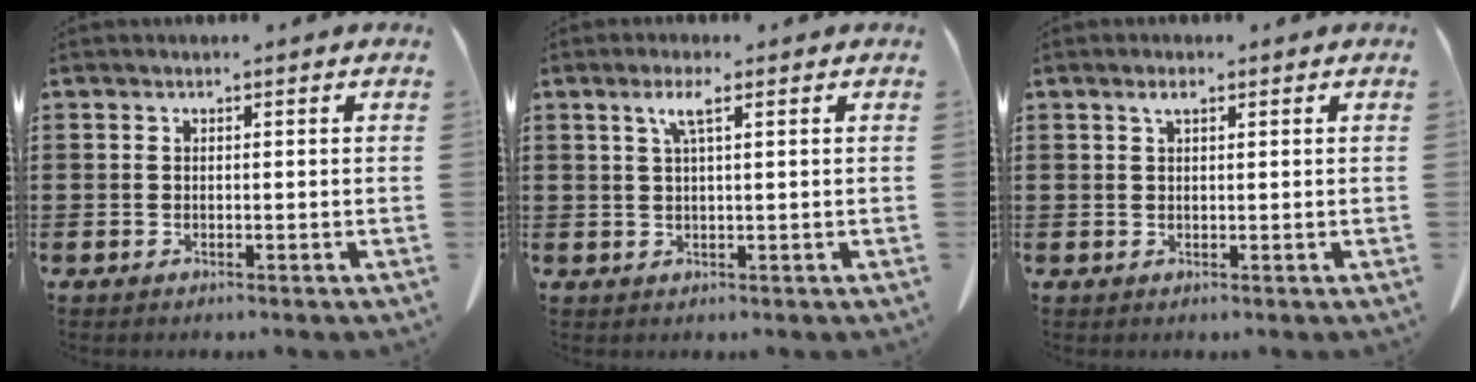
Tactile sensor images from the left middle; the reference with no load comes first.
{"total": 3.0, "force": [1.3, 0.2, 2.7], "torque": [-0.057, 0.004, 0.021]}
{"total": 1.5, "force": [0.8, 0.5, 1.2], "torque": [-0.026, 0.003, 0.013]}